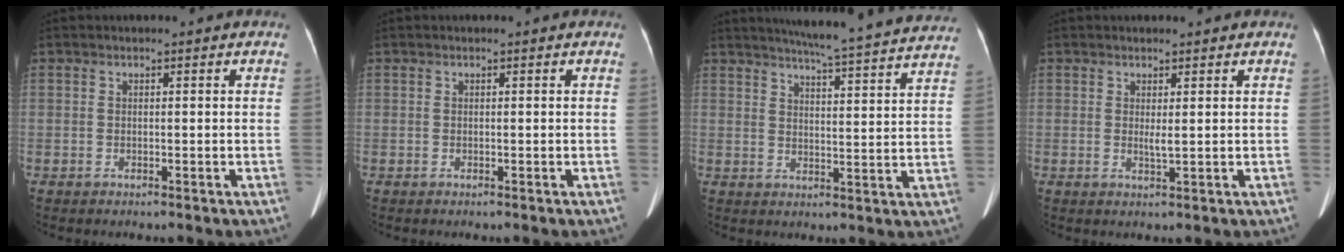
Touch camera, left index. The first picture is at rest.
{"total": 0.0}
{"total": 22.7, "force": [20.9, 0.0, 8.7], "torque": [-0.131, -0.037, 0.251]}
{"total": 1.3, "force": [0.4, 0.1, 1.3], "torque": [-0.029, -0.005, 0.009]}